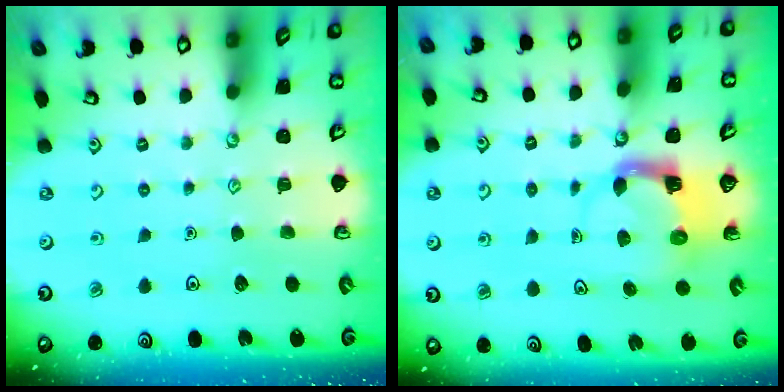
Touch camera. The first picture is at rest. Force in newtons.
{"total": 3.9, "press": 3.8, "slide": 0.6}